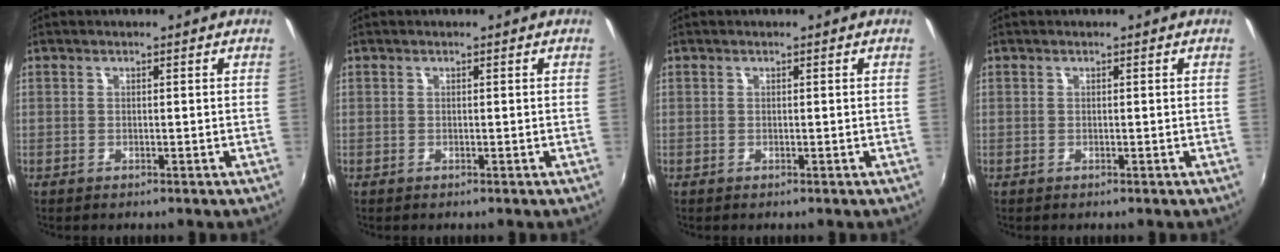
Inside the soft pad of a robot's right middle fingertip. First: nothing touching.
{"total": 0.0}
{"total": 0.0}
{"total": 0.0}